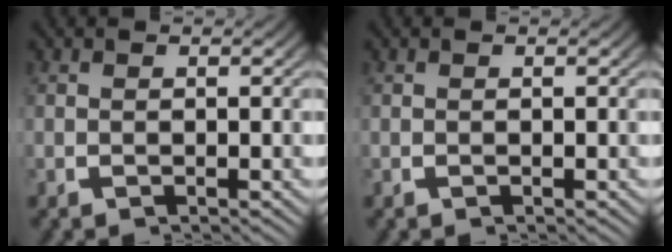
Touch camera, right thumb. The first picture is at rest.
{"total": 0.0}